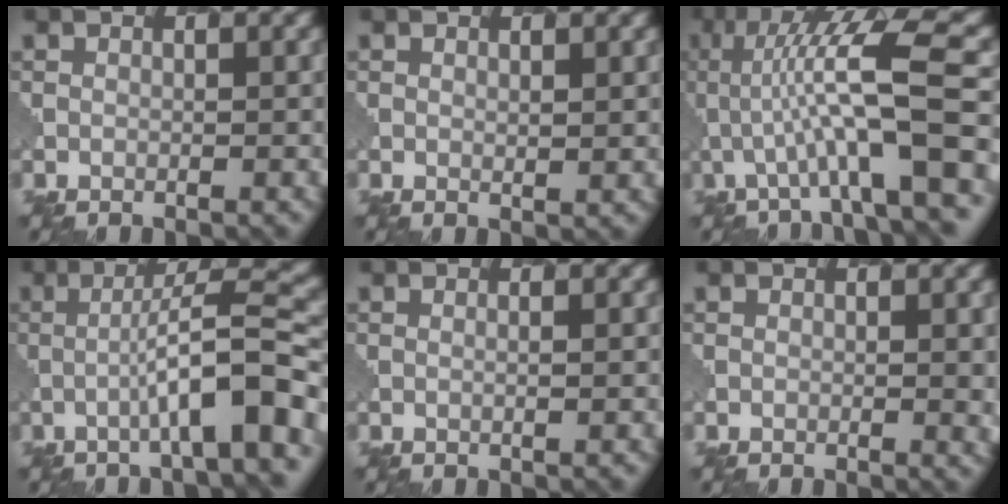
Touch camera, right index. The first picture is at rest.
{"total": 0.9, "force": [0.9, 0.1, 0.4], "torque": [-0.006, -0.004, 0.015]}
{"total": 9.2, "force": [-0.3, 1.5, 9.0], "torque": [-0.147, 0.015, -0.006]}
{"total": 7.2, "force": [-1.8, 0.9, 7.0], "torque": [-0.097, 0.023, -0.034]}
{"total": 1.2, "force": [0.7, 0.6, 0.9], "torque": [-0.002, 0.000, -0.001]}
{"total": 1.5, "force": [0.3, 0.2, 1.4], "torque": [-0.019, -0.003, 0.006]}